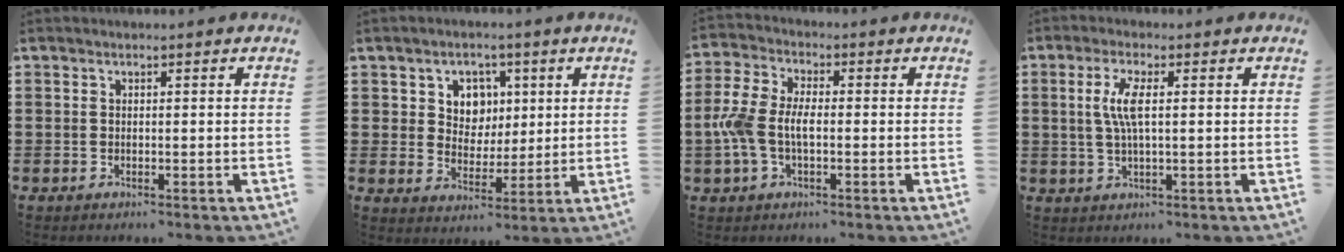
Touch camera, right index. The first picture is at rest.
{"total": 5.4, "force": [2.0, 4.8, 1.7], "torque": [-0.050, 0.011, 0.032]}
{"total": 7.0, "force": [-1.2, 3.9, 5.7], "torque": [-0.150, -0.005, -0.034]}
{"total": 4.8, "force": [0.6, 0.8, 4.7], "torque": [-0.105, -0.005, 0.003]}